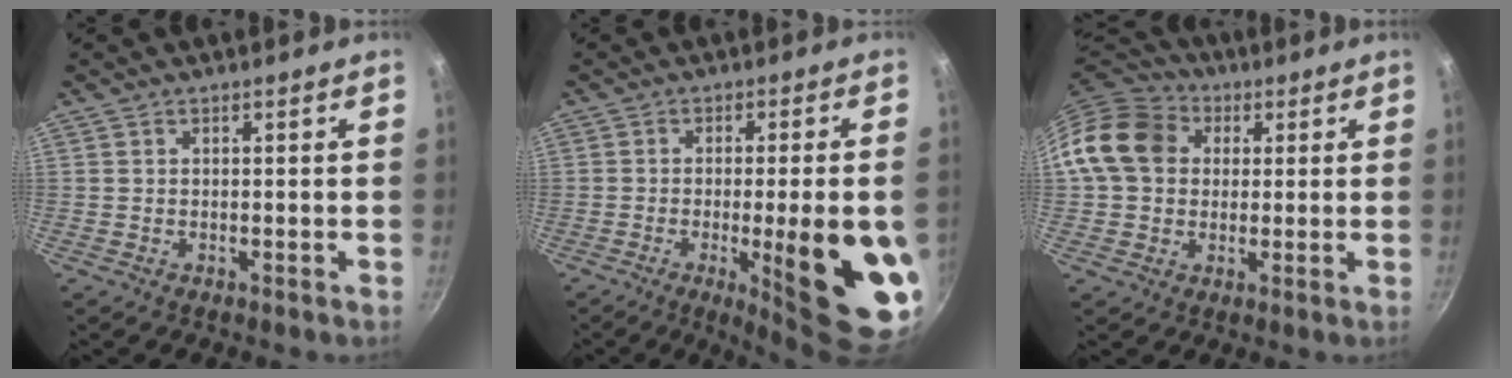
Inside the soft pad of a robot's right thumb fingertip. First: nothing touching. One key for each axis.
{"total": 18.2, "fx": -4.3, "fy": 3.8, "fz": 17.3, "tx": -0.211, "ty": 0.002, "tz": -0.048}
{"total": 13.6, "fx": 2.8, "fy": 11.2, "fz": 7.2, "tx": -0.111, "ty": 0.024, "tz": 0.034}